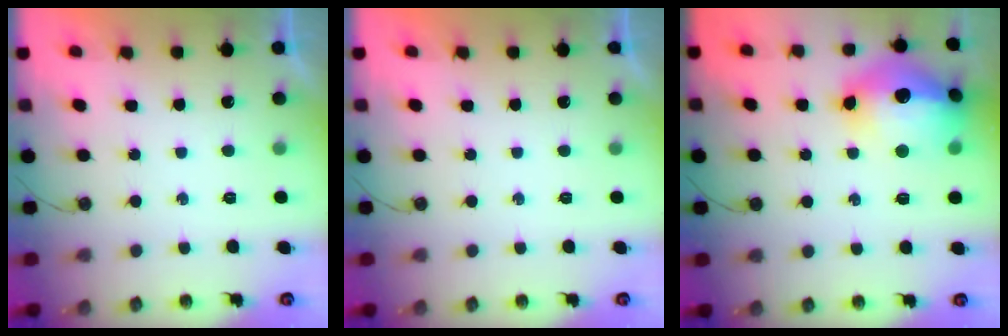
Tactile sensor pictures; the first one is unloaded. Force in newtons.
{"total": 0.0}
{"total": 20.2, "press": 20.1, "slide": 1.8}